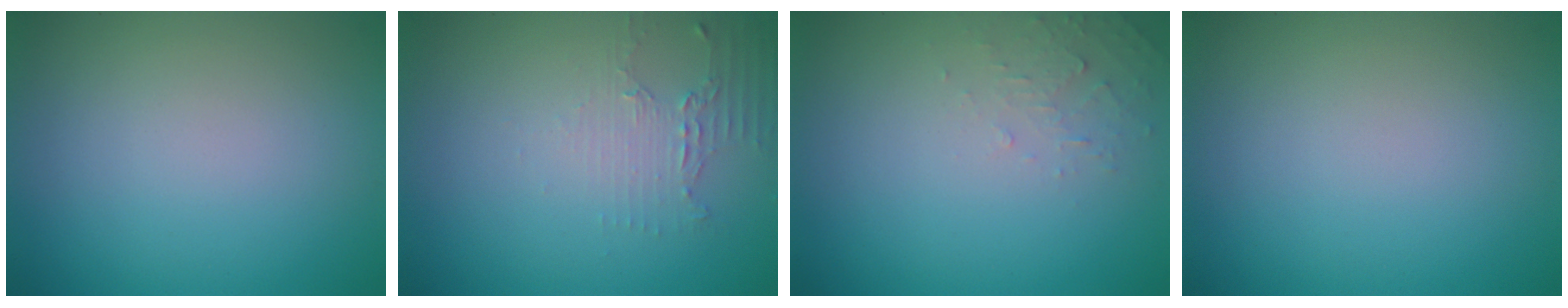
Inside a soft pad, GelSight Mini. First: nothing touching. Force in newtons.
{"total": 2.0, "press": 1.5, "slide": 1.3}
{"total": 1.4, "press": 1.4, "slide": 0.2}
{"total": 0.0}